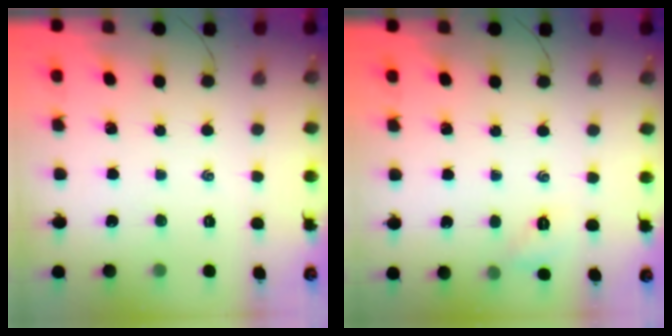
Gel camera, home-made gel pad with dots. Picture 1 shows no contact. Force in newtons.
{"total": 3.2, "press": 3.2, "slide": 0.3}